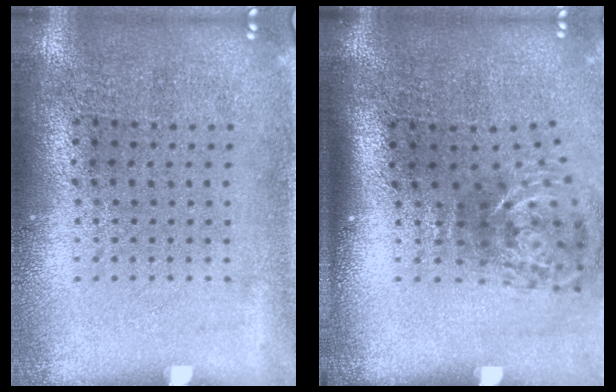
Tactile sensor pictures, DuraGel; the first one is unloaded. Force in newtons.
{"total": 2.2, "press": 1.3, "slide": 1.8}